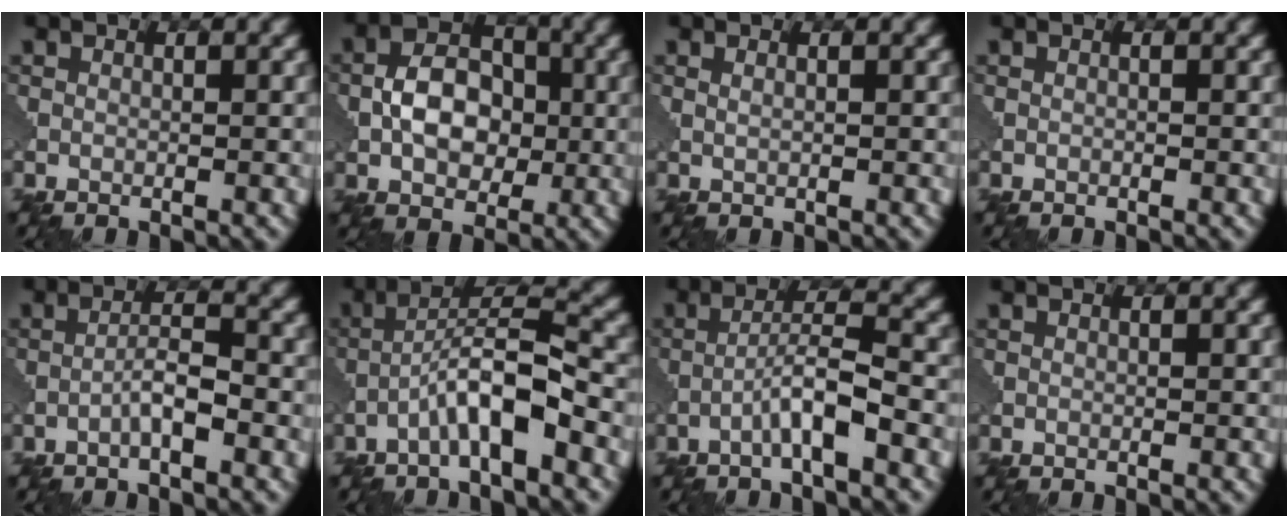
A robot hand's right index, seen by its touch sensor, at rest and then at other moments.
{"total": 6.1, "force": [-0.5, 4.3, 4.3], "torque": [-0.070, 0.006, -0.011]}
{"total": 0.5, "force": [0.3, 0.2, 0.4], "torque": [-0.011, 0.000, 0.005]}
{"total": 0.0}
{"total": 2.7, "force": [-1.3, 0.4, 2.3], "torque": [-0.042, 0.012, -0.029]}
{"total": 6.0, "force": [-2.8, 1.1, 5.2], "torque": [-0.092, 0.024, -0.055]}
{"total": 4.0, "force": [-2.0, 0.3, 3.5], "torque": [-0.063, 0.020, -0.043]}
{"total": 0.0}